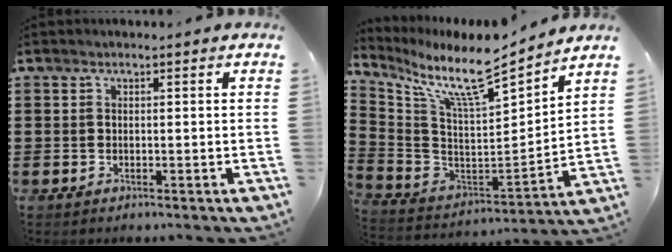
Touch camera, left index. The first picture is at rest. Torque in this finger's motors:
{"motor_torque": [2.14, 0.00, 0.35, 0.14]}